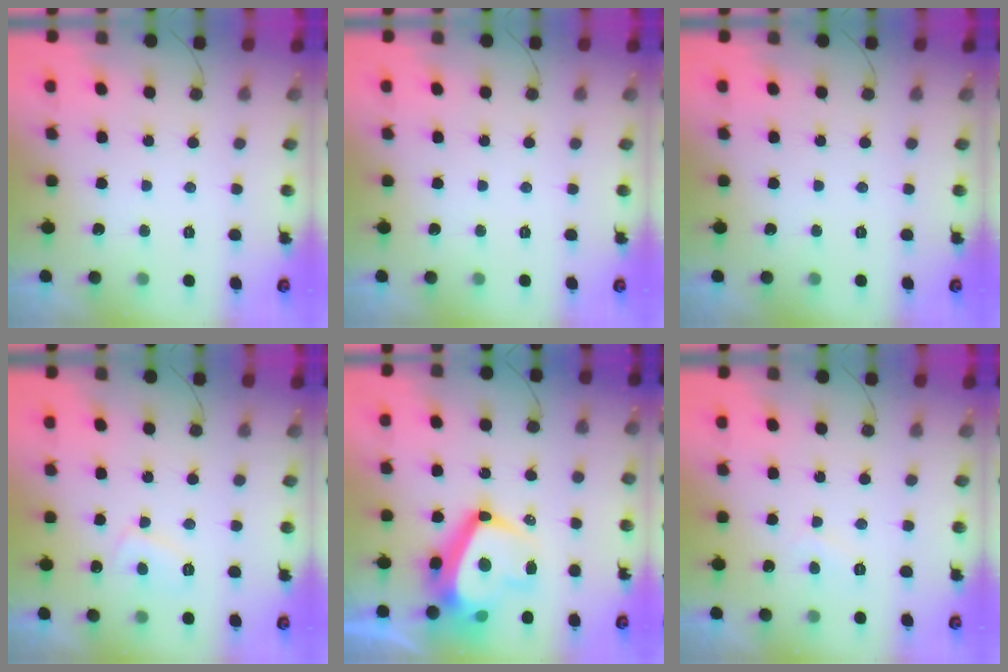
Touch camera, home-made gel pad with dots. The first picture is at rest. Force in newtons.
{"total": 0.0}
{"total": 0.0}
{"total": 4.1, "press": 4.1, "slide": 0.6}
{"total": 16.7, "press": 16.5, "slide": 2.9}
{"total": 2.7, "press": 2.6, "slide": 0.5}